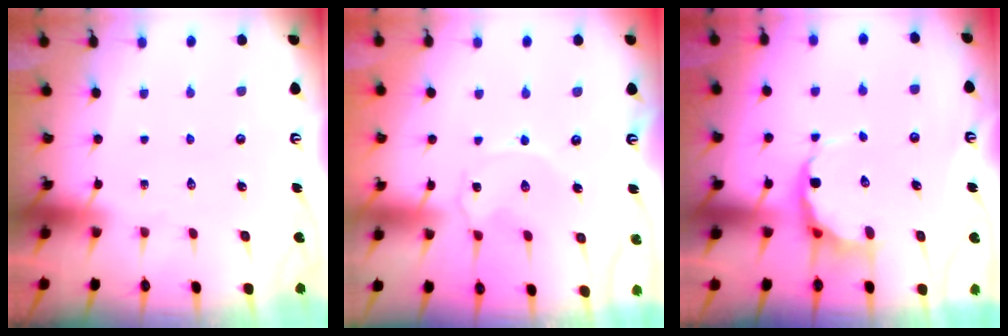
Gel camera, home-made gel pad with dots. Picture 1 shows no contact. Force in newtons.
{"total": 0.8, "press": 0.8, "slide": 0.2}
{"total": 6.8, "press": 6.6, "slide": 1.6}